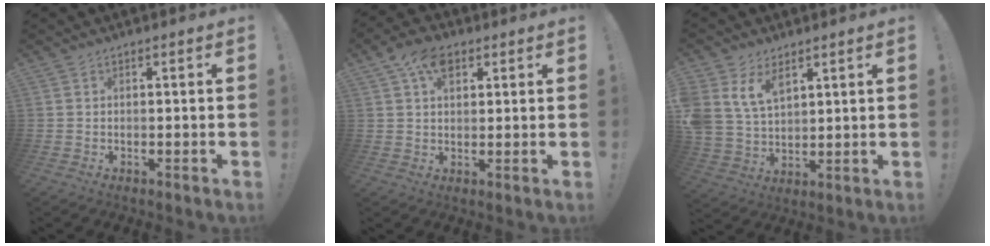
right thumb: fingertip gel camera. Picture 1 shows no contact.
{"total": 8.2, "force": [3.9, 5.1, 5.0], "torque": [-0.083, -0.002, 0.074]}
{"total": 10.3, "force": [6.2, 6.5, 5.0], "torque": [-0.114, -0.032, 0.122]}